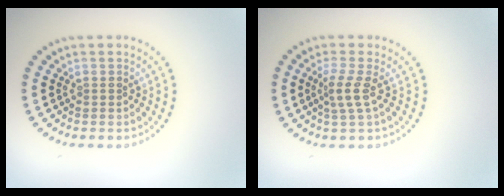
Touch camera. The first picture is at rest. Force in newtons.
{"total": 2.2, "press": 1.6, "slide": 1.5}